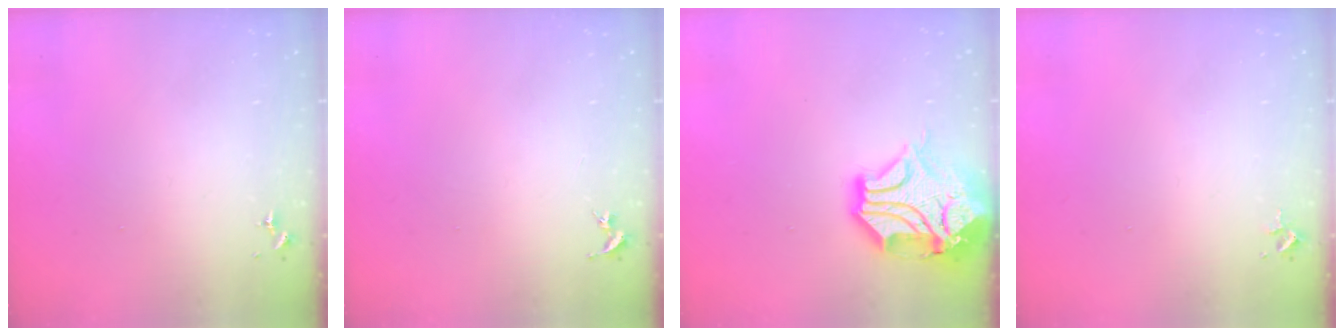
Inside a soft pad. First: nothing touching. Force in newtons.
{"total": 0.0}
{"total": 17.6, "press": 17.4, "slide": 2.6}
{"total": 2.4, "press": 2.4, "slide": 0.3}